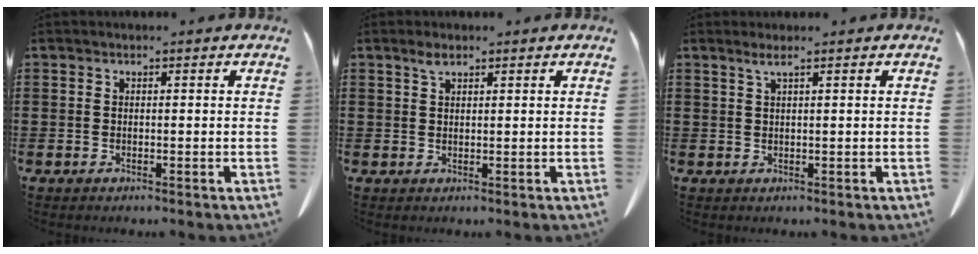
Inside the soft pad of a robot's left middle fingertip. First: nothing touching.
{"total": 1.7, "force": [1.2, 0.6, 1.1], "torque": [-0.026, 0.002, 0.021]}
{"total": 1.4, "force": [0.9, -0.1, 1.1], "torque": [-0.024, -0.002, 0.017]}